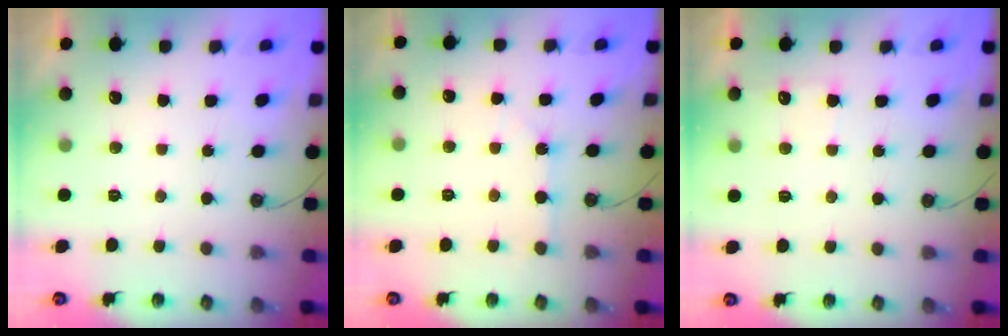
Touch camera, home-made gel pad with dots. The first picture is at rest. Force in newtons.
{"total": 2.6, "press": 2.6, "slide": 0.3}
{"total": 4.1, "press": 4.0, "slide": 0.4}